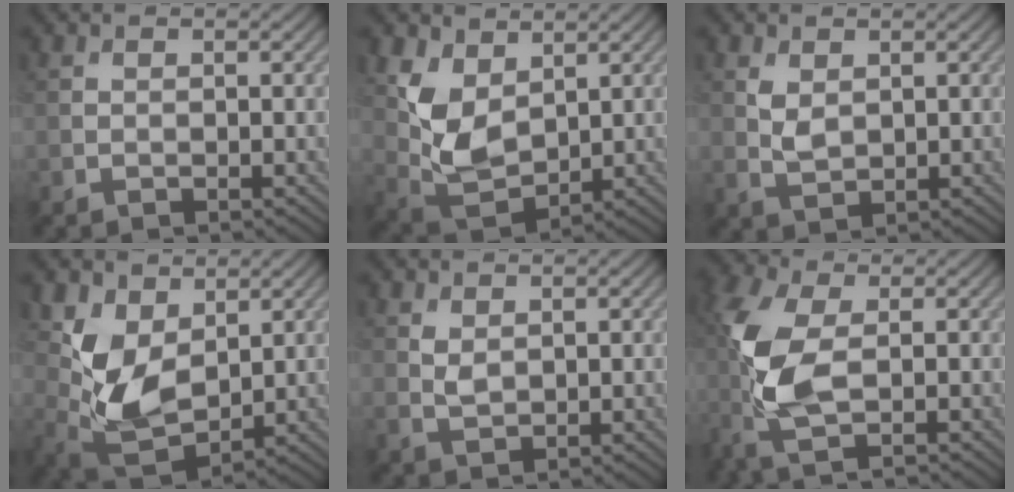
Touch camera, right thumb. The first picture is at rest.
{"total": 7.8, "force": [3.1, 4.7, 5.4], "torque": [-0.132, -0.007, 0.066]}
{"total": 2.5, "force": [0.8, 1.6, 1.7], "torque": [-0.044, -0.004, 0.021]}
{"total": 8.4, "force": [2.6, 4.9, 6.3], "torque": [-0.159, -0.006, 0.049]}
{"total": 1.8, "force": [0.8, 1.1, 1.2], "torque": [-0.033, -0.003, 0.019]}
{"total": 7.6, "force": [-1.0, 2.9, 7.0], "torque": [-0.183, 0.002, -0.027]}